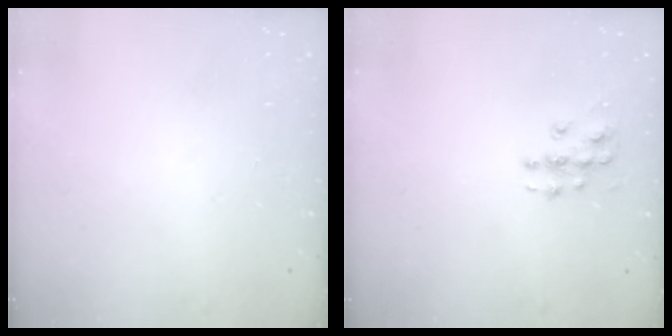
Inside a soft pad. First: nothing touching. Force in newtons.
{"total": 6.1, "press": 6.1, "slide": 0.4}